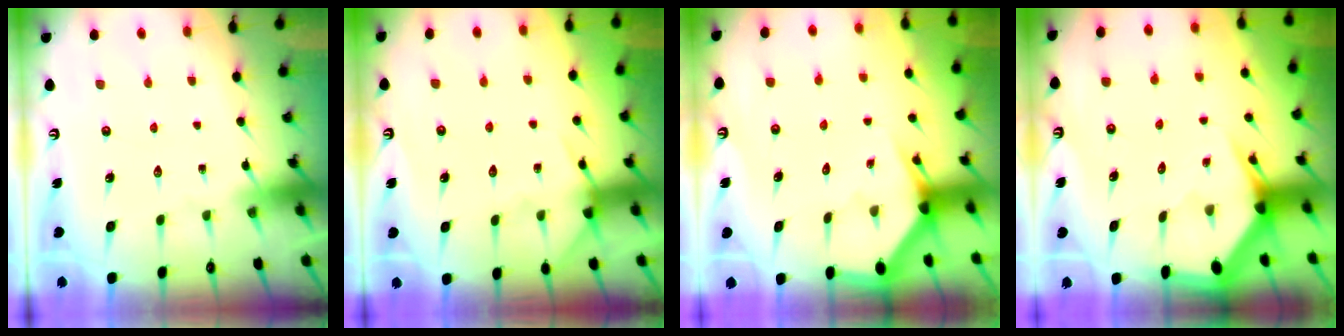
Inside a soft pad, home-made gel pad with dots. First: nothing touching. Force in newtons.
{"total": 5.7, "press": 5.7, "slide": 0.8}
{"total": 2.6, "press": 2.6, "slide": 0.1}
{"total": 3.5, "press": 3.5, "slide": 0.0}